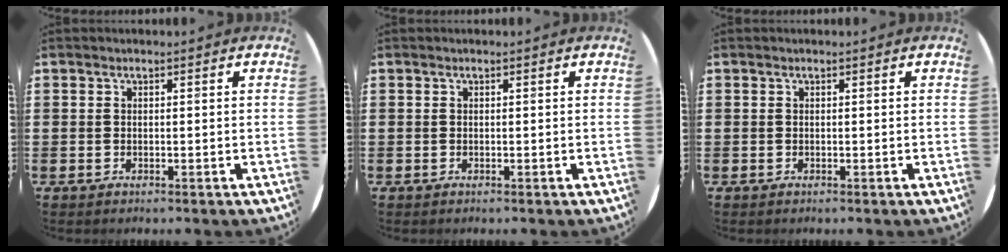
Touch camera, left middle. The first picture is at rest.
{"total": 0.0}
{"total": 0.0}